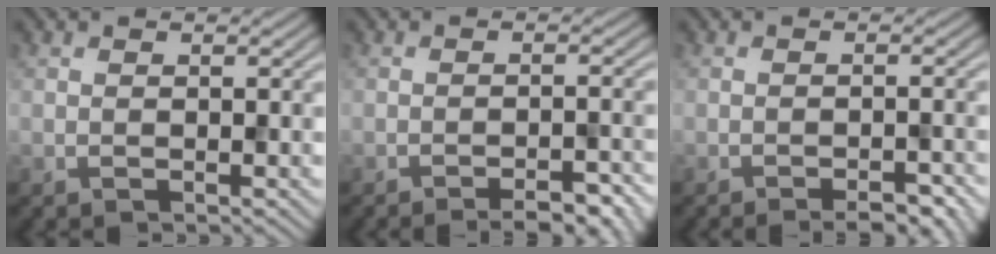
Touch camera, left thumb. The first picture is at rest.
{"total": 4.2, "force": [-3.2, 0.7, 2.7], "torque": [-0.045, 0.011, -0.041]}
{"total": 3.5, "force": [-2.6, 0.6, 2.1], "torque": [-0.037, 0.005, -0.032]}